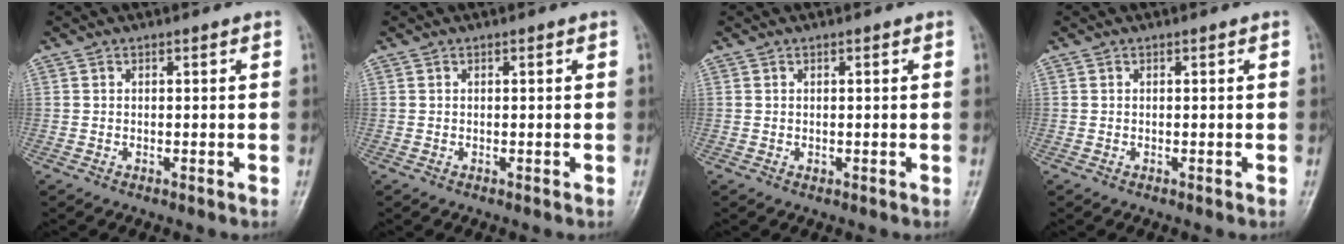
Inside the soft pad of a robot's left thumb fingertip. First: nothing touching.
{"total": 0.0}
{"total": 0.5, "force": [0.1, 0.3, 0.4], "torque": [-0.004, -0.001, 0.003]}
{"total": 0.0}